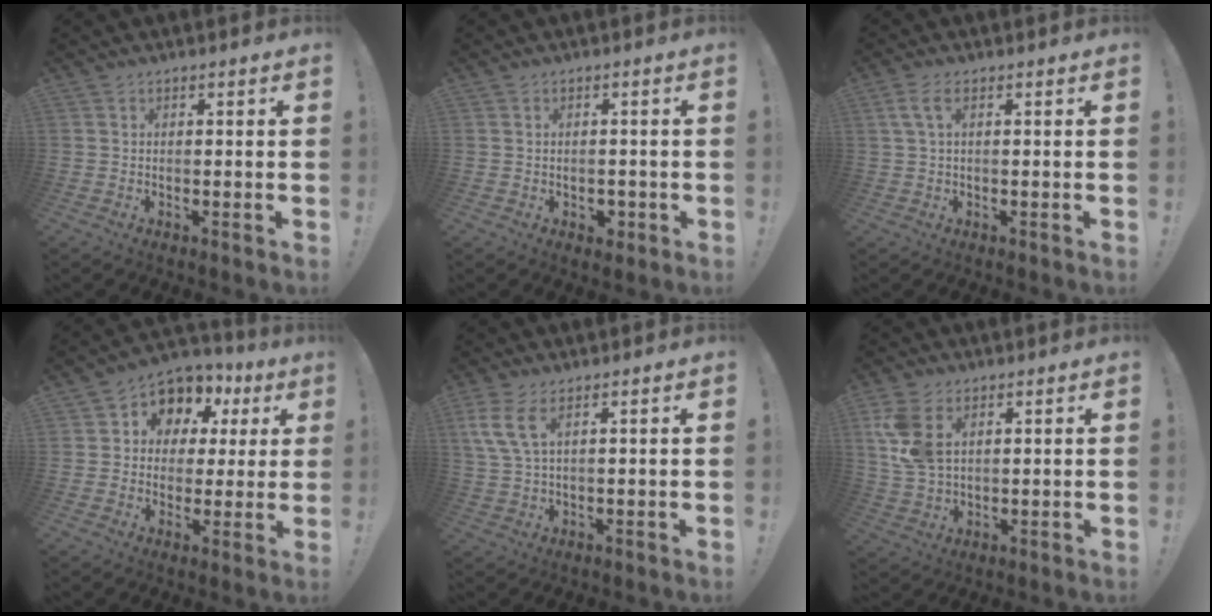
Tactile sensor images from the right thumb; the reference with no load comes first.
{"total": 2.9, "force": [-0.9, 2.4, 1.4], "torque": [-0.007, 0.002, -0.015]}
{"total": 3.7, "force": [1.4, 1.4, 3.1], "torque": [-0.062, 0.002, 0.026]}
{"total": 8.3, "force": [3.2, 7.1, 3.0], "torque": [-0.046, -0.029, 0.064]}
{"total": 6.9, "force": [3.3, 2.2, 5.6], "torque": [-0.116, -0.007, 0.063]}
{"total": 9.7, "force": [3.9, 5.9, 6.7], "torque": [-0.135, -0.011, 0.076]}